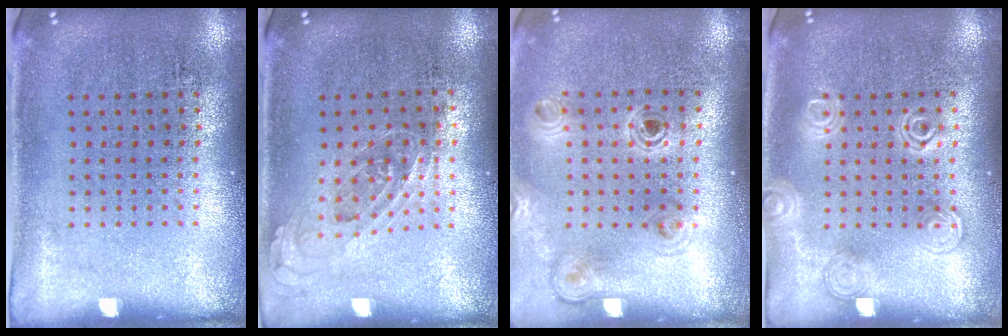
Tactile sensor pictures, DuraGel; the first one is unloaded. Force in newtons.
{"total": 0.7, "press": 0.6, "slide": 0.3}
{"total": 1.1, "press": 1.1, "slide": 0.1}
{"total": 2.1, "press": 2.0, "slide": 0.3}